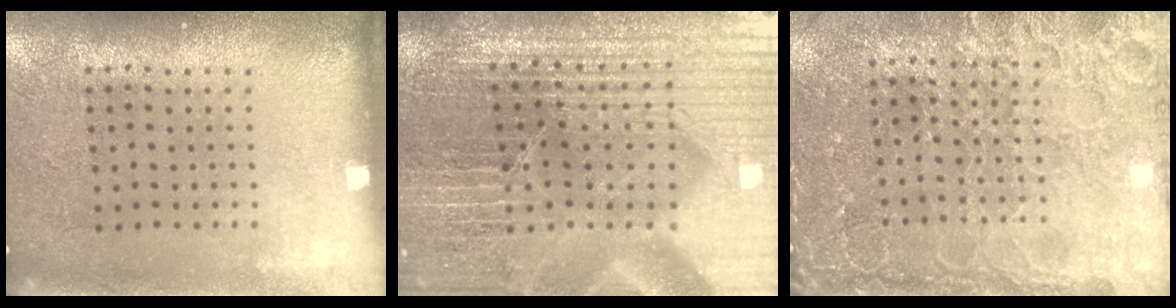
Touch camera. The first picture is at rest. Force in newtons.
{"total": 5.7, "press": 5.3, "slide": 2.2}
{"total": 4.2, "press": 4.0, "slide": 1.5}